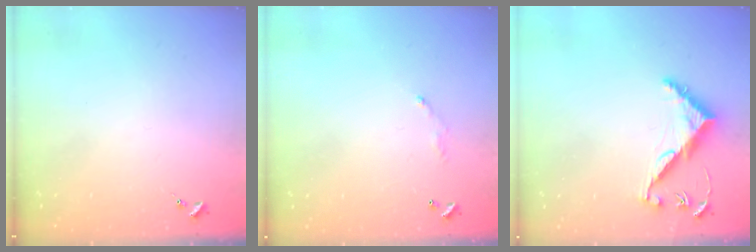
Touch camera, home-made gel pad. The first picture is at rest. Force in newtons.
{"total": 4.0, "press": 4.0, "slide": 0.2}
{"total": 7.5, "press": 7.5, "slide": 0.5}